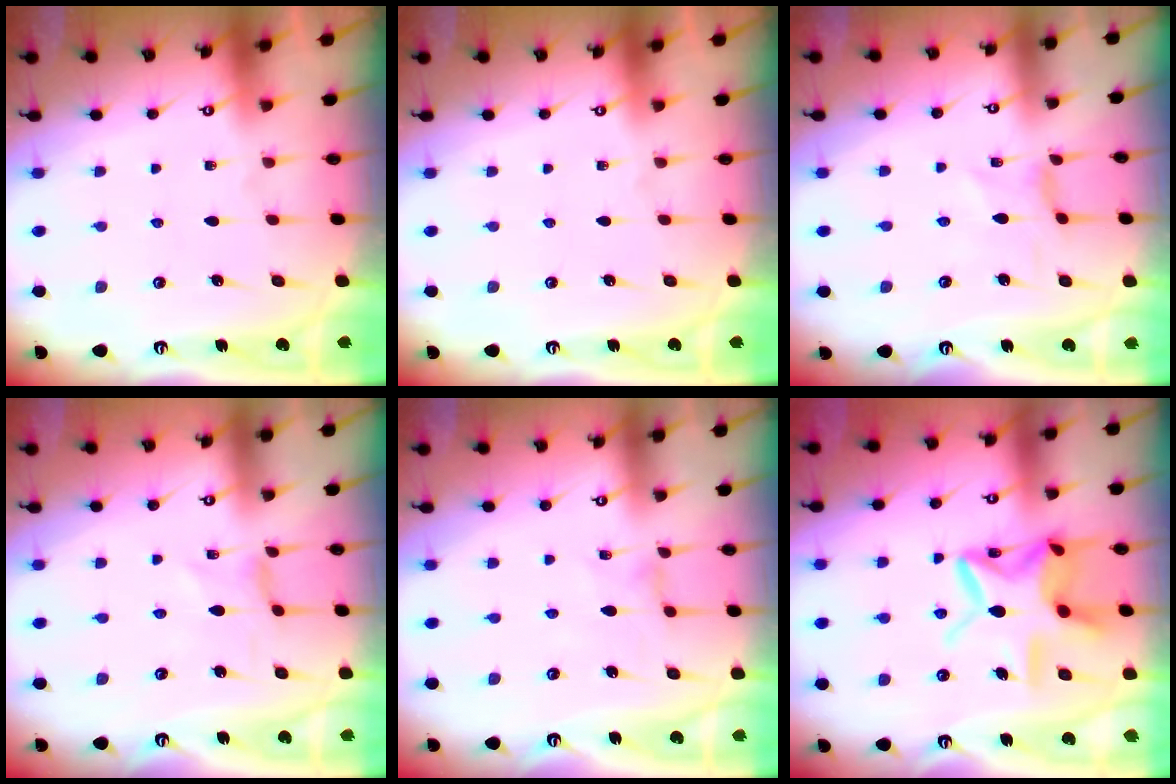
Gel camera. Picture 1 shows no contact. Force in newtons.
{"total": 0.0}
{"total": 0.9, "press": 0.8, "slide": 0.3}
{"total": 0.0}
{"total": 0.6, "press": 0.5, "slide": 0.2}
{"total": 15.3, "press": 15.2, "slide": 1.4}